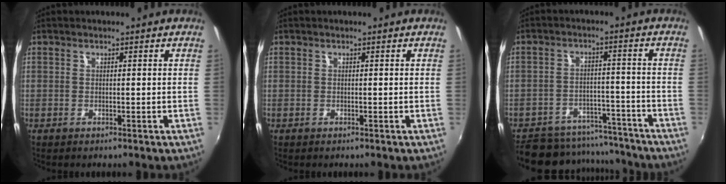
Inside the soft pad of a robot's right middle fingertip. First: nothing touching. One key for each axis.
{"total": 0.0}
{"total": 17.4, "fx": -15.1, "fy": 6.8, "fz": 5.3, "tx": -0.128, "ty": 0.021, "tz": -0.196}